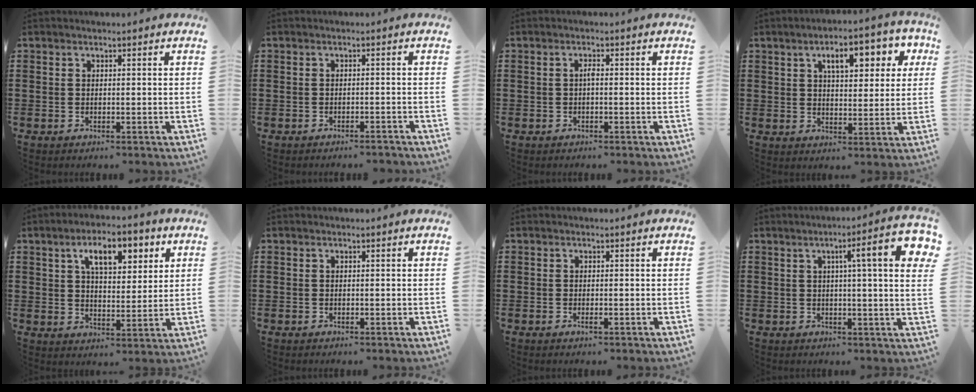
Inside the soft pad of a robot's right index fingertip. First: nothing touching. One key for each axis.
{"total": 1.2, "fx": -1.2, "fy": 0.0, "fz": 0.3, "tx": -0.008, "ty": 0.001, "tz": -0.024}
{"total": 1.1, "fx": -0.2, "fy": 0.2, "fz": 1.1, "tx": -0.022, "ty": -0.001, "tz": -0.004}
{"total": 7.9, "fx": 3.7, "fy": 3.3, "fz": 6.2, "tx": -0.102, "ty": 0.001, "tz": 0.055}
{"total": 8.1, "fx": 4.2, "fy": 3.3, "fz": 6.1, "tx": -0.110, "ty": 0.004, "tz": 0.065}
{"total": 0.0}
{"total": 0.5, "fx": -0.1, "fy": 0.0, "fz": 0.5, "tx": -0.009, "ty": -0.004, "tz": -0.002}
{"total": 9.2, "fx": 2.9, "fy": 0.8, "fz": 8.8, "tx": -0.135, "ty": -0.006, "tz": 0.038}